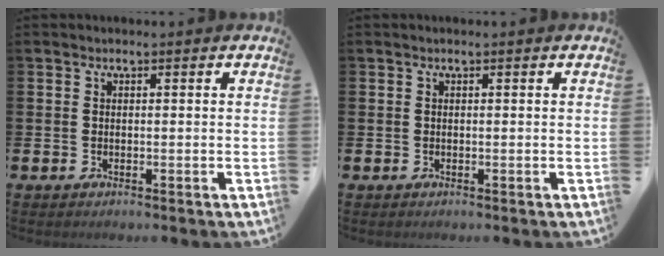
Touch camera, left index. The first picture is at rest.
{"total": 0.0}